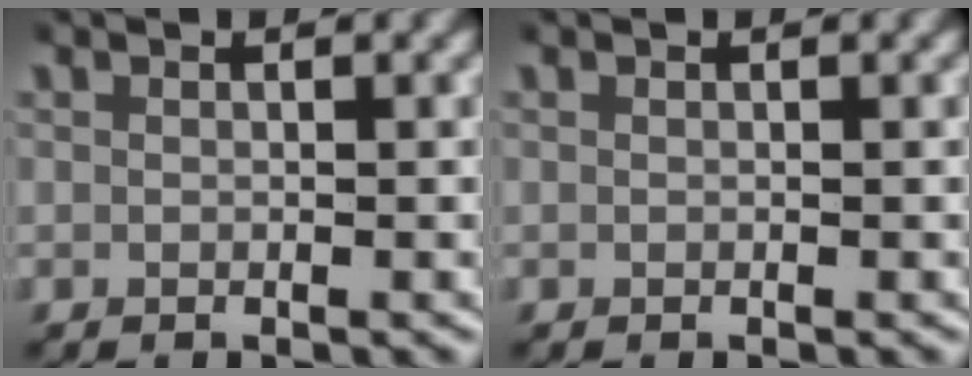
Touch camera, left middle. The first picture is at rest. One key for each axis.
{"total": 0.0}